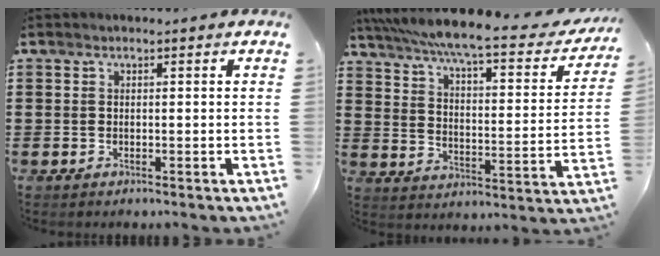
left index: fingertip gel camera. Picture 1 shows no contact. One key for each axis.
{"total": 7.1, "fx": 6.0, "fy": -0.5, "fz": 3.9, "tx": -0.102, "ty": -0.046, "tz": 0.097}